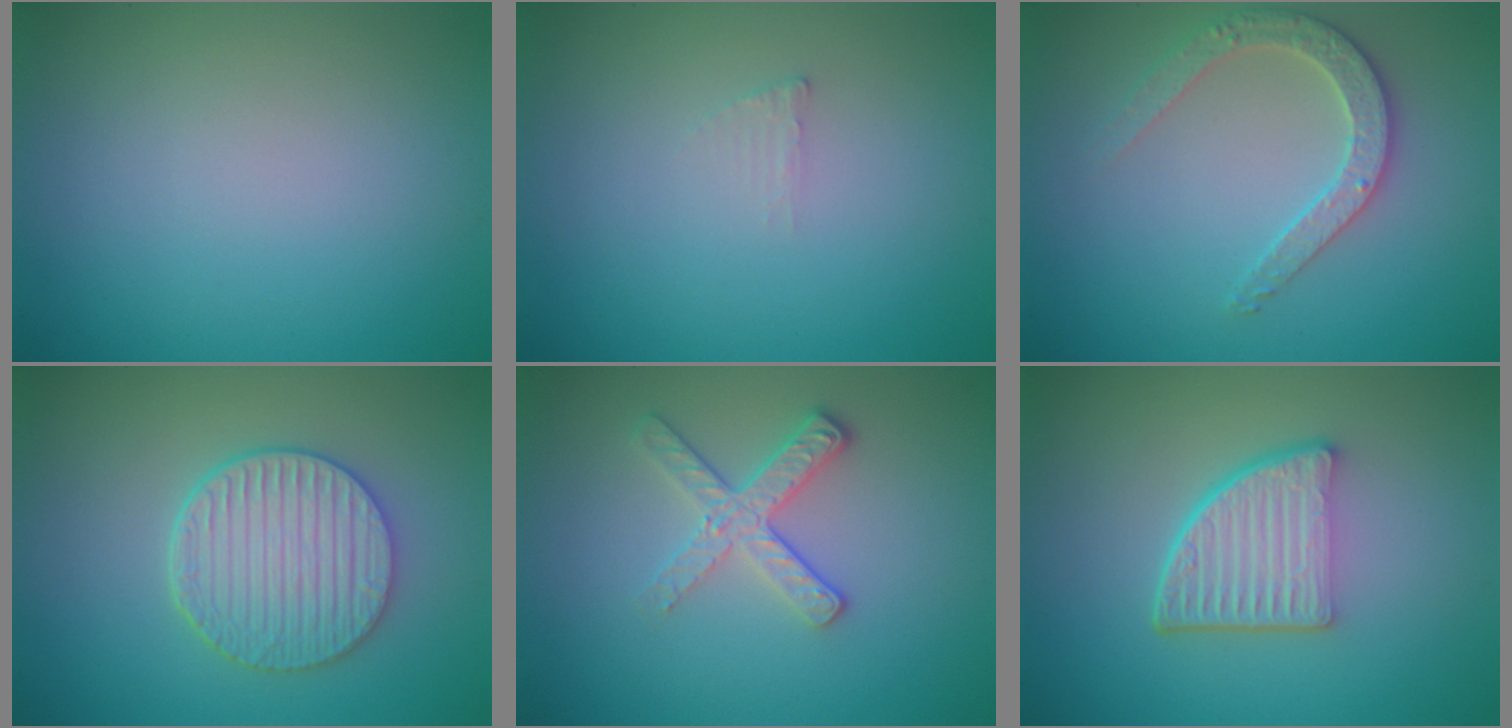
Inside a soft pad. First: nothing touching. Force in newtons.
{"total": 0.6, "press": 0.6, "slide": 0.1}
{"total": 2.8, "press": 2.7, "slide": 0.5}
{"total": 5.2, "press": 4.3, "slide": 2.9}
{"total": 2.8, "press": 2.5, "slide": 1.3}
{"total": 5.5, "press": 3.9, "slide": 3.9}